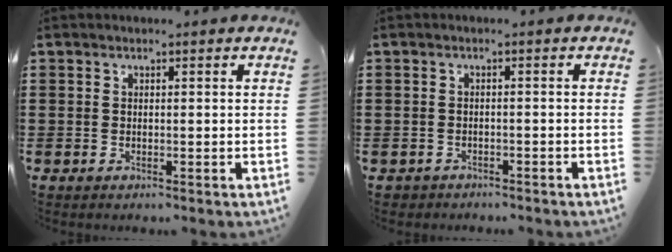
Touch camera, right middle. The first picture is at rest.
{"total": 1.2, "force": [-1.1, 0.3, -0.2], "torque": [-0.001, 0.001, -0.025]}